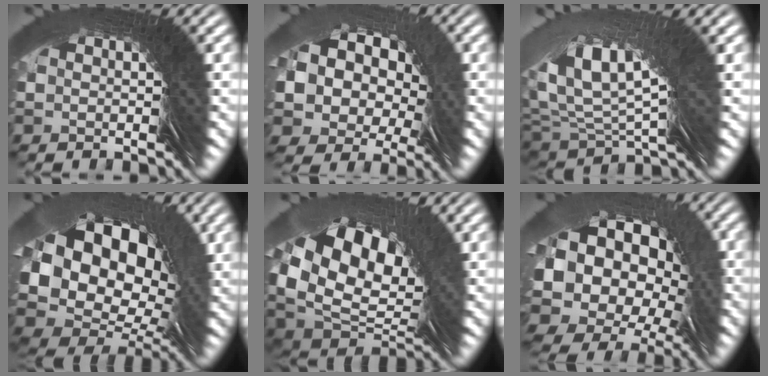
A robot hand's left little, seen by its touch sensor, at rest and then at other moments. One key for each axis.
{"total": 7.4, "fx": 3.4, "fy": 6.5, "fz": 1.0, "tx": -0.065, "ty": -0.001, "tz": 0.044}
{"total": 5.4, "fx": 3.0, "fy": 0.2, "fz": 4.5, "tx": -0.083, "ty": 0.031, "tz": 0.047}
{"total": 7.3, "fx": -0.1, "fy": 6.3, "fz": 3.8, "tx": -0.082, "ty": -0.013, "tz": -0.001}
{"total": 8.5, "fx": 0.8, "fy": 5.5, "fz": 6.4, "tx": -0.105, "ty": -0.007, "tz": 0.010}
{"total": 11.0, "fx": 1.5, "fy": 10.3, "fz": 3.5, "tx": -0.124, "ty": -0.013, "tz": 0.022}